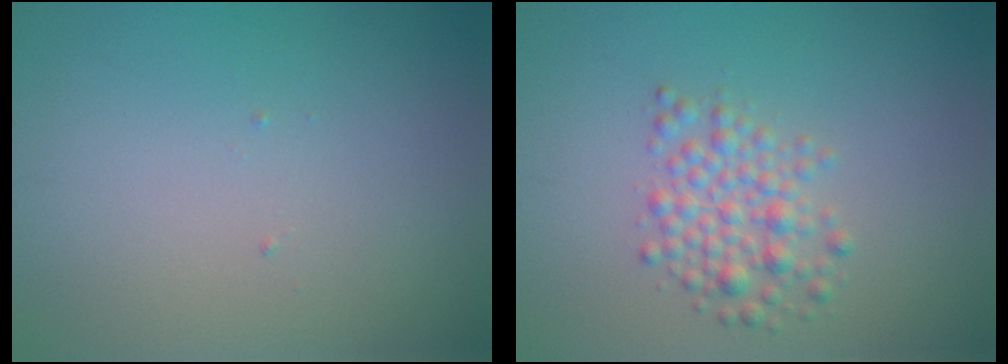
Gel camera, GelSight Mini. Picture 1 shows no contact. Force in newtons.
{"total": 3.0, "press": 3.0, "slide": 0.2}